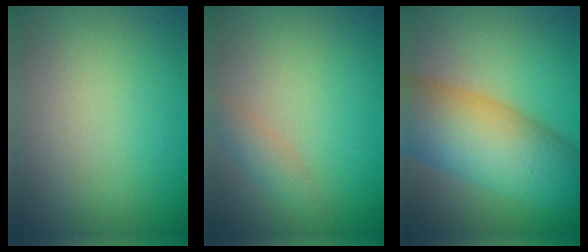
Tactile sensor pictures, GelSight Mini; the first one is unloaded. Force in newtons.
{"total": 1.5, "press": 1.5, "slide": 0.0}
{"total": 11.6, "press": 11.6, "slide": 0.4}